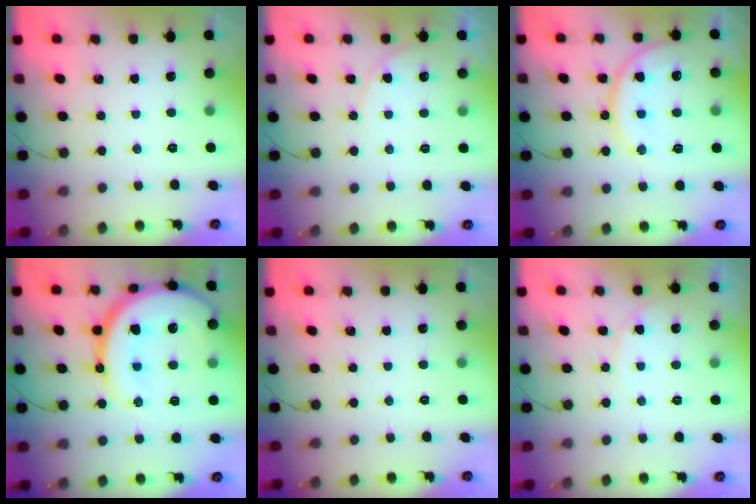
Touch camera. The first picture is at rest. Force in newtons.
{"total": 6.9, "press": 6.9, "slide": 0.6}
{"total": 15.0, "press": 14.9, "slide": 1.3}
{"total": 23.0, "press": 22.9, "slide": 2.4}
{"total": 0.0}
{"total": 6.2, "press": 6.2, "slide": 0.7}